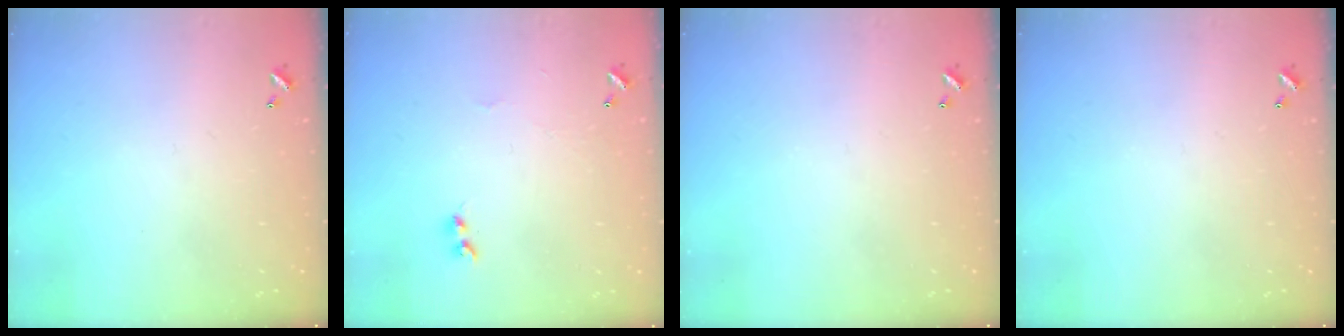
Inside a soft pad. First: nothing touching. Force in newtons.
{"total": 2.7, "press": 2.7, "slide": 0.7}
{"total": 0.0}
{"total": 0.0}